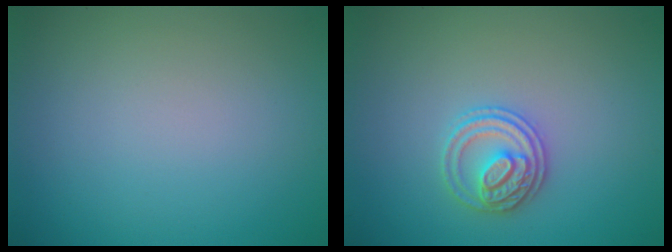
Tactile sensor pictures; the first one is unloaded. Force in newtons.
{"total": 2.7, "press": 2.6, "slide": 0.5}